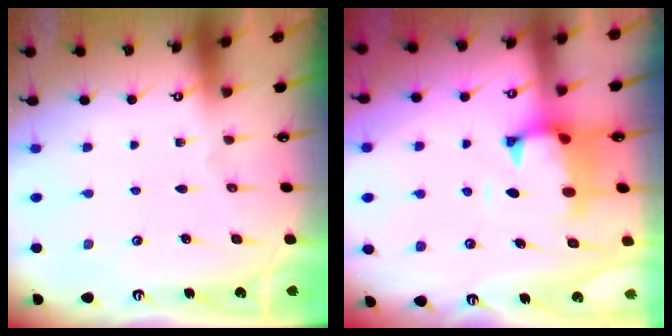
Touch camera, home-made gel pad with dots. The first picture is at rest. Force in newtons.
{"total": 1.3, "press": 0.1, "slide": 1.2}